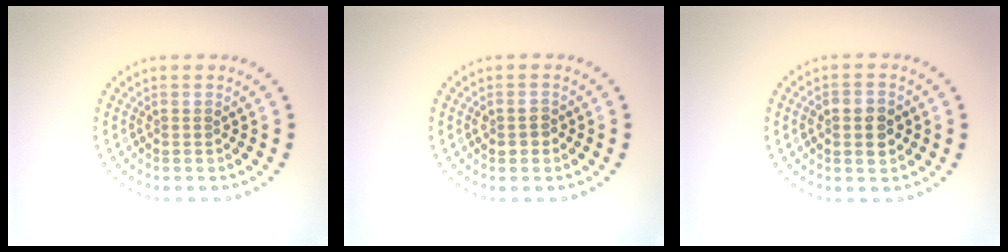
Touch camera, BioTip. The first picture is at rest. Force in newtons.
{"total": 1.5, "press": 1.5, "slide": 0.1}
{"total": 3.5, "press": 3.5, "slide": 0.3}